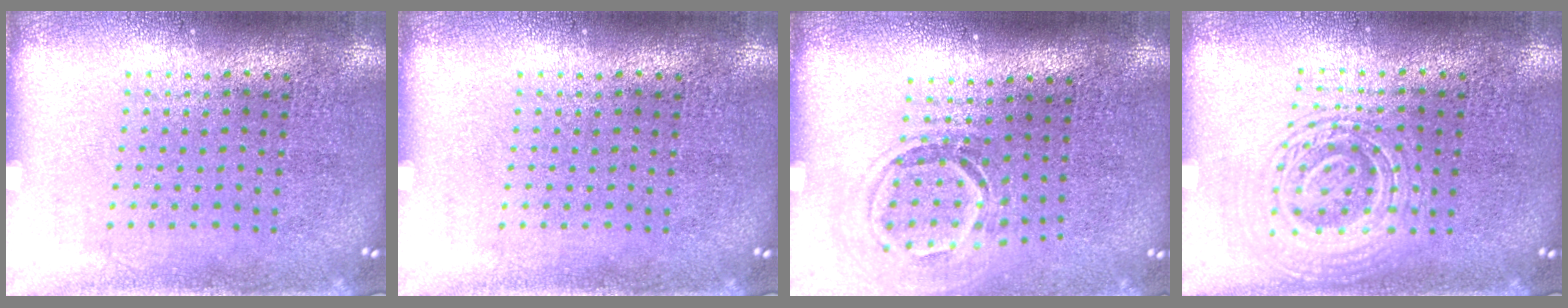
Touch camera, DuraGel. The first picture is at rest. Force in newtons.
{"total": 0.0}
{"total": 1.6, "press": 1.1, "slide": 1.2}
{"total": 1.8, "press": 1.8, "slide": 0.4}